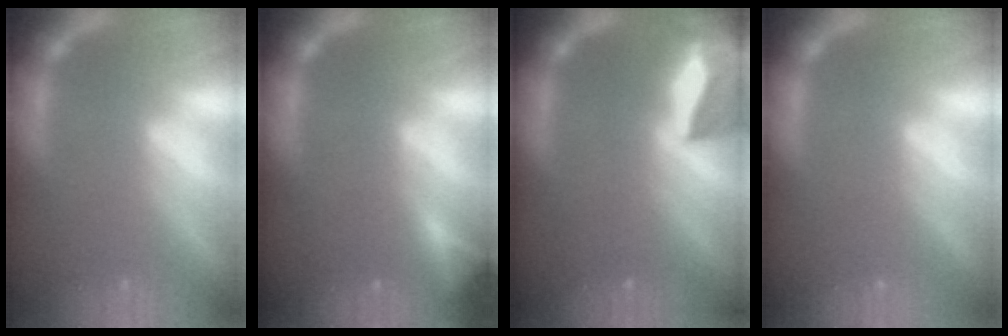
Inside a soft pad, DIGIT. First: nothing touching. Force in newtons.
{"total": 2.9}
{"total": 9.4}
{"total": 0.0}